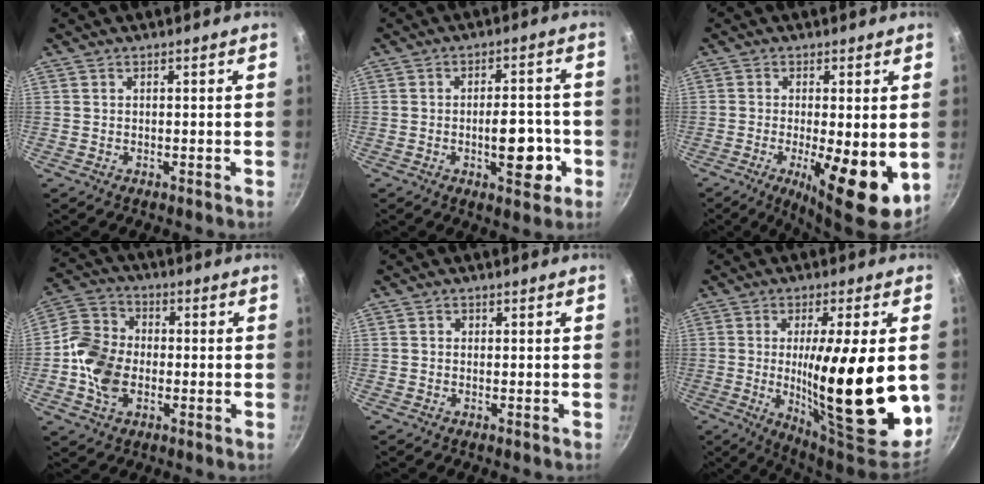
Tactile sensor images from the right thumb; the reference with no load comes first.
{"total": 9.5, "force": [-2.7, 4.3, 8.0], "torque": [-0.081, 0.015, -0.036]}
{"total": 12.2, "force": [-2.5, 3.5, 11.4], "torque": [-0.170, -0.011, -0.029]}
{"total": 12.0, "force": [-1.8, 8.8, 7.9], "torque": [-0.137, 0.020, -0.052]}
{"total": 0.7, "force": [0.0, 0.7, 0.2], "torque": [0.000, 0.003, -0.001]}
{"total": 24.6, "force": [-0.9, 6.1, 23.8], "torque": [-0.351, -0.020, -0.004]}